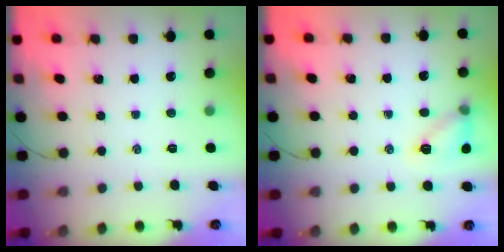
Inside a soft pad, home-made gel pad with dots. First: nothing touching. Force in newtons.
{"total": 10.5, "press": 10.3, "slide": 2.0}